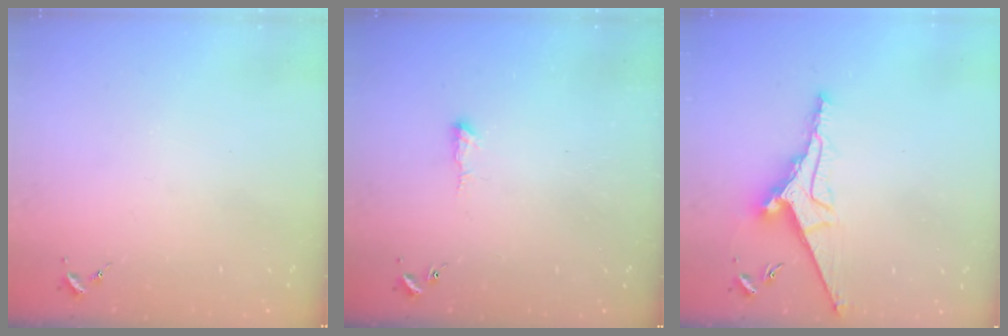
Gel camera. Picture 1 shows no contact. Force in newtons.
{"total": 5.3, "press": 5.2, "slide": 0.8}
{"total": 11.3, "press": 11.3, "slide": 0.8}